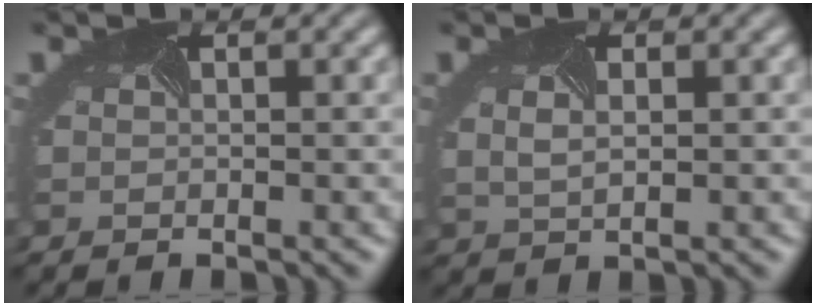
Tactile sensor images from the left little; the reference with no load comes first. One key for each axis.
{"total": 2.6, "fx": 0.7, "fy": 1.6, "fz": 1.9, "tx": -0.031, "ty": 0.002, "tz": 0.009}